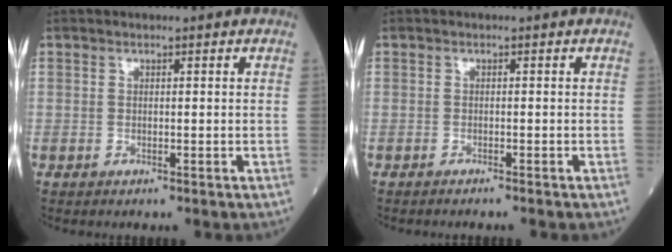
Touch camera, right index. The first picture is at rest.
{"total": 2.2, "force": [-2.0, 0.0, 0.9], "torque": [-0.014, 0.000, -0.022]}